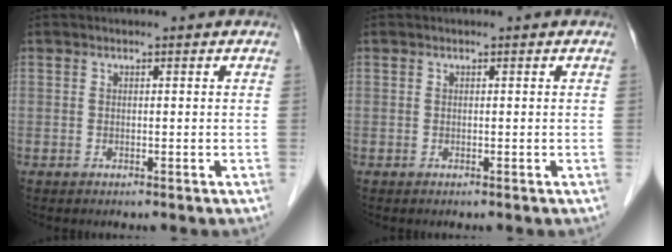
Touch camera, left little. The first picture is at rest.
{"total": 0.0}